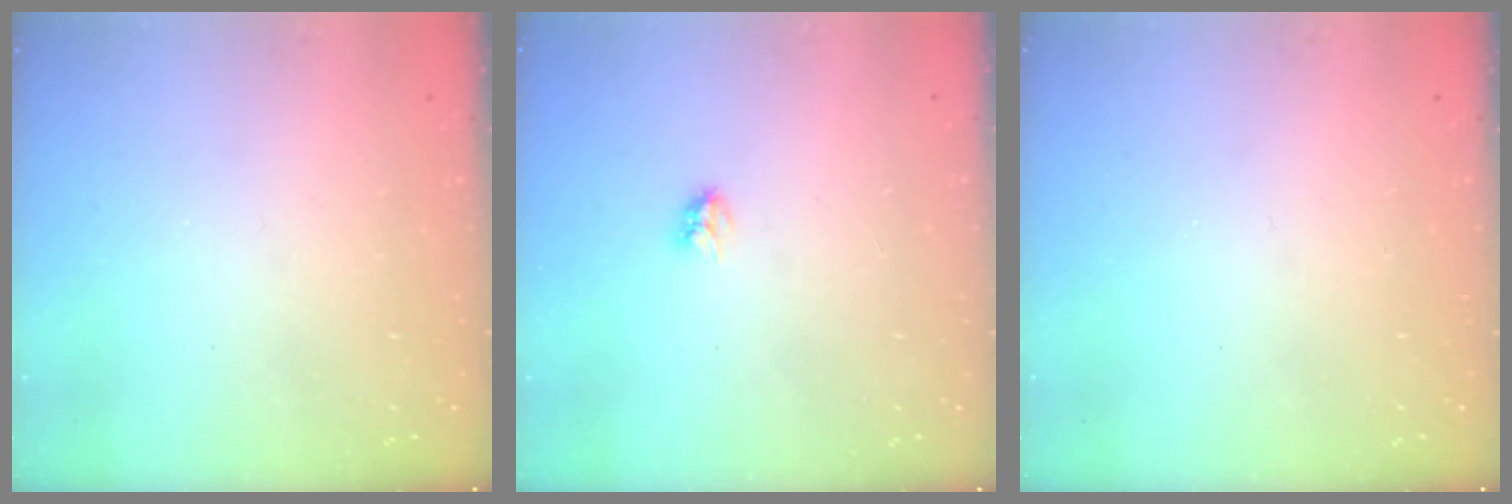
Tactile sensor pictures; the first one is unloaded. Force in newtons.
{"total": 2.8, "press": 2.8, "slide": 0.4}
{"total": 0.0}